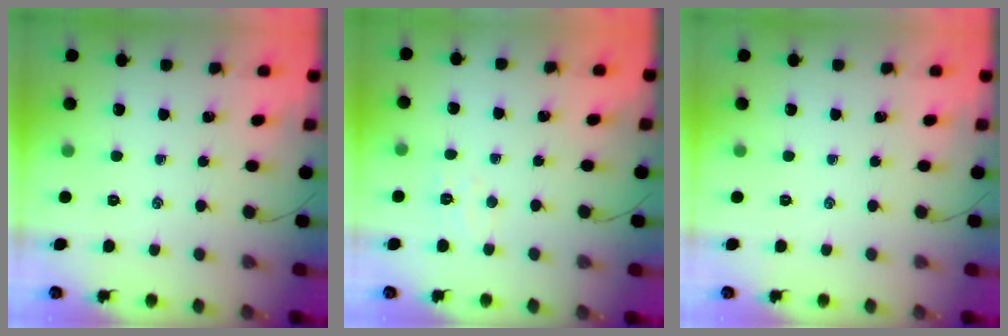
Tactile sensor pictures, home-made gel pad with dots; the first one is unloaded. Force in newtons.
{"total": 4.1, "press": 4.0, "slide": 0.8}
{"total": 0.0}